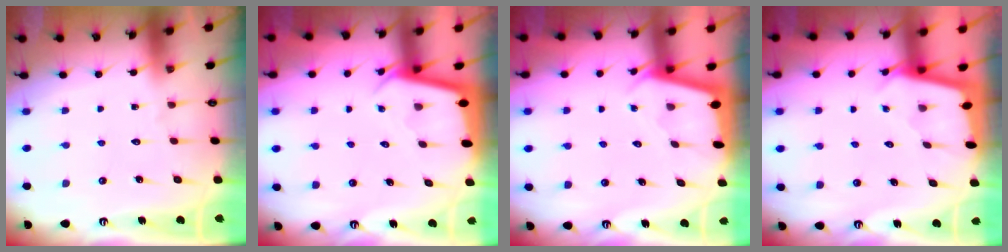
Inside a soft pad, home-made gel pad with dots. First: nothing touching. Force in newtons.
{"total": 2.3, "press": 2.3, "slide": 0.1}
{"total": 2.2, "press": 2.2, "slide": 0.1}
{"total": 2.0, "press": 2.0, "slide": 0.2}